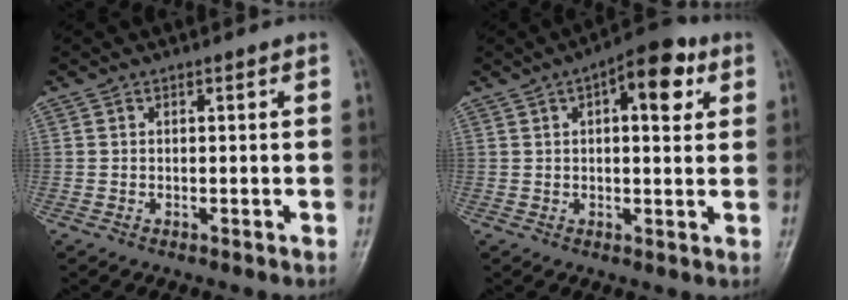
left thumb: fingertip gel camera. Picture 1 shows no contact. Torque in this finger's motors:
{"motor_torque": [0.05, 0.19, 0.25, 0.07, 0.16]}